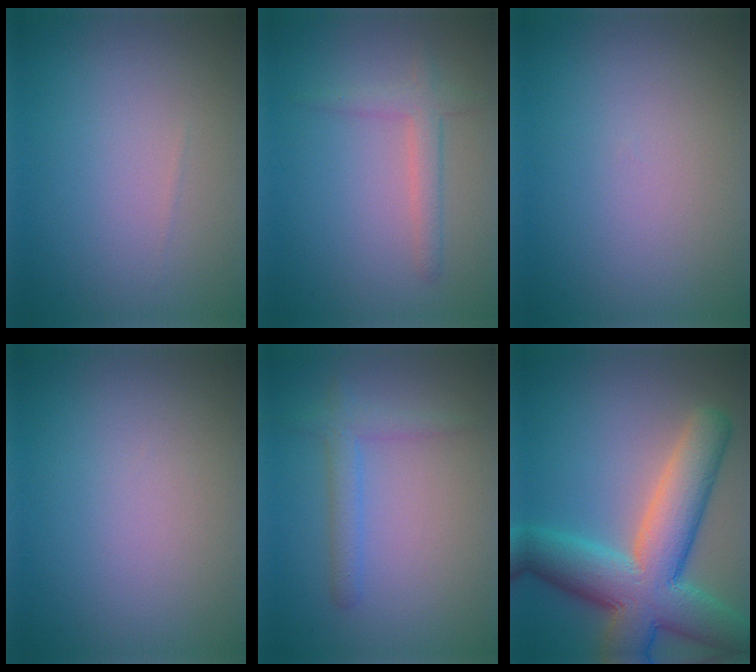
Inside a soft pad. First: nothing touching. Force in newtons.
{"total": 2.1, "press": 2.1, "slide": 0.1}
{"total": 0.0}
{"total": 0.0}
{"total": 2.1, "press": 2.1, "slide": 0.2}
{"total": 11.1, "press": 11.0, "slide": 0.4}